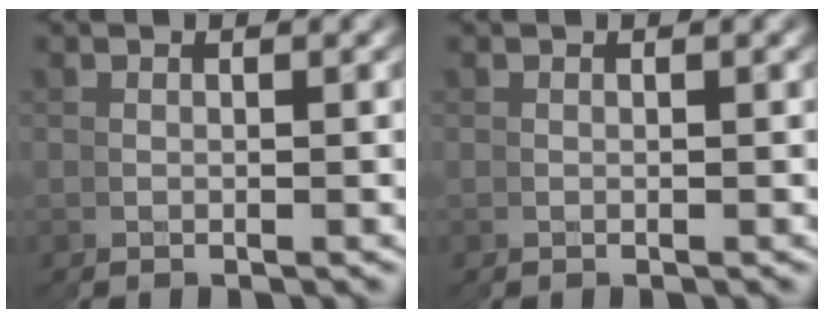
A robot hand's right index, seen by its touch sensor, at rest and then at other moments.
{"total": 0.0}